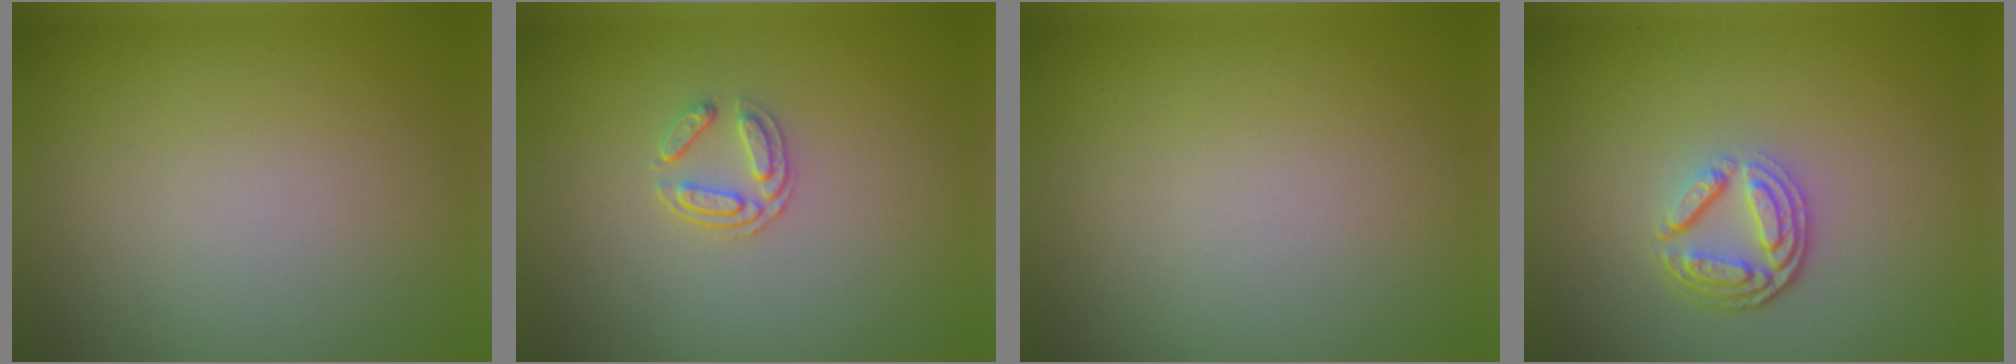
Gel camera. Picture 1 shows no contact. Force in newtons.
{"total": 1.7, "press": 1.3, "slide": 1.1}
{"total": 0.0}
{"total": 3.8, "press": 2.8, "slide": 2.5}